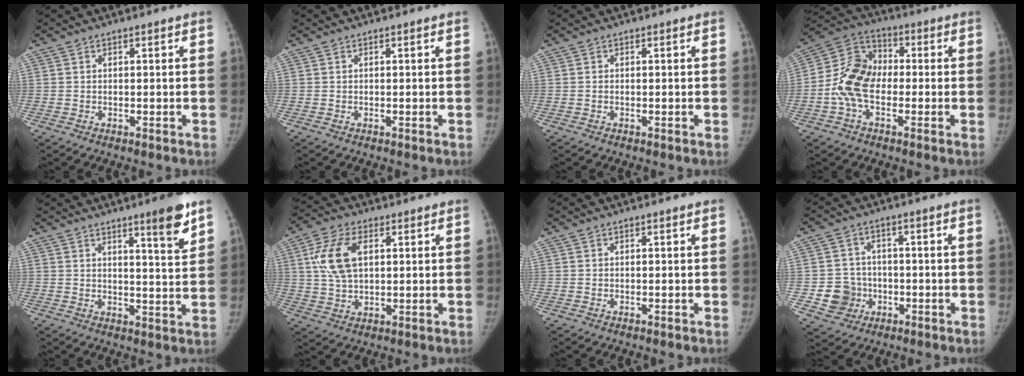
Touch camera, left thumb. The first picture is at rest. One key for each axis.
{"total": 0.0}
{"total": 0.0}
{"total": 11.9, "fx": -2.0, "fy": 8.1, "fz": 8.5, "tx": -0.151, "ty": 0.035, "tz": -0.048}
{"total": 7.7, "fx": 5.0, "fy": 0.8, "fz": 5.8, "tx": -0.072, "ty": -0.036, "tz": 0.070}
{"total": 10.0, "fx": 2.6, "fy": 5.9, "fz": 7.6, "tx": -0.145, "ty": 0.002, "tz": 0.050}
{"total": 0.0}
{"total": 7.1, "fx": -1.7, "fy": 6.7, "fz": 1.6, "tx": 0.003, "ty": 0.015, "tz": -0.024}